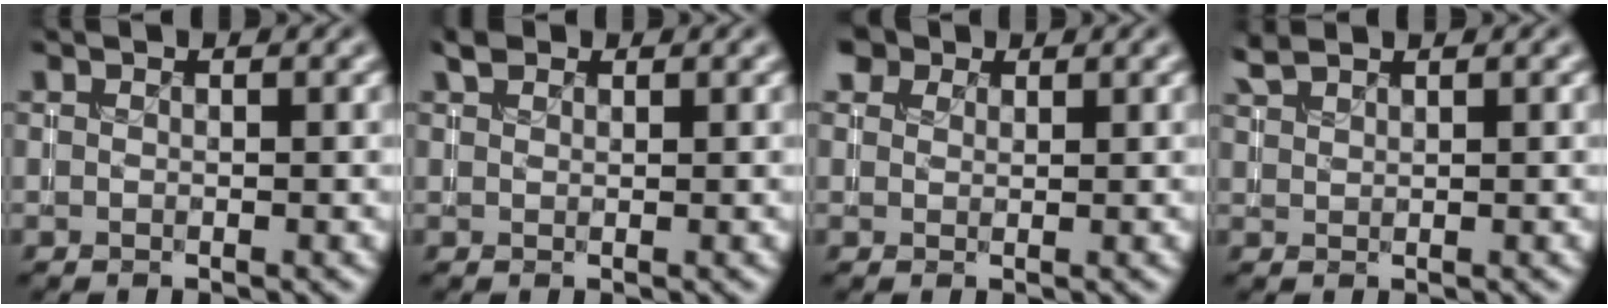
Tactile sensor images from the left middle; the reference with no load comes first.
{"total": 1.2, "force": [0.9, 0.6, 0.5], "torque": [-0.009, 0.004, 0.017]}
{"total": 3.4, "force": [2.4, 2.0, 1.4], "torque": [-0.034, 0.006, 0.031]}
{"total": 1.6, "force": [1.5, 0.2, 0.5], "torque": [-0.014, 0.006, 0.034]}